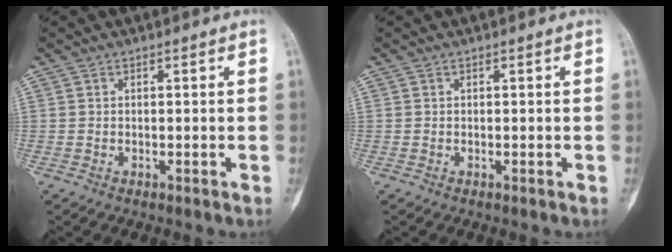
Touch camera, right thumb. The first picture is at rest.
{"total": 0.0}